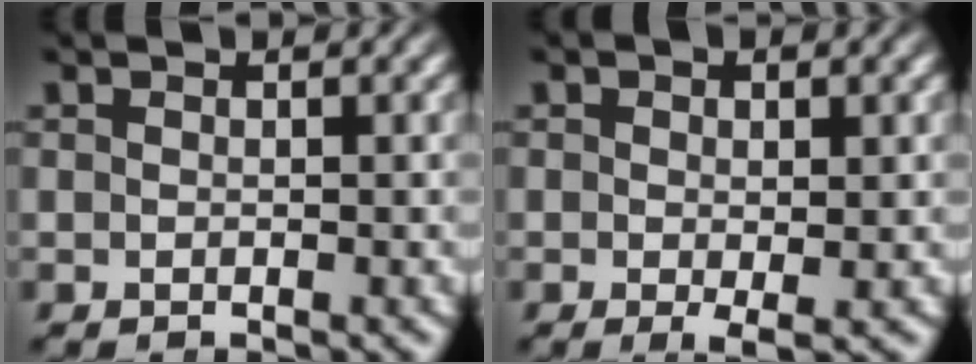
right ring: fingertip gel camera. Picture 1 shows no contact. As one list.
[{"total": 1.7, "force": [-0.2, 0.5, 1.6], "torque": [-0.025, -0.003, -0.003]}]